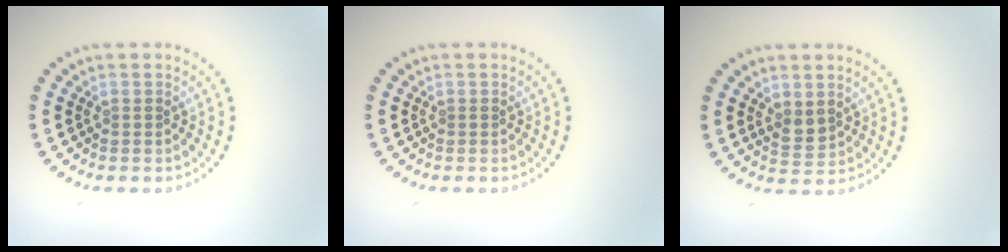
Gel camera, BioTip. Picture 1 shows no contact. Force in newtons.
{"total": 0.0}
{"total": 1.6, "press": 1.5, "slide": 0.5}